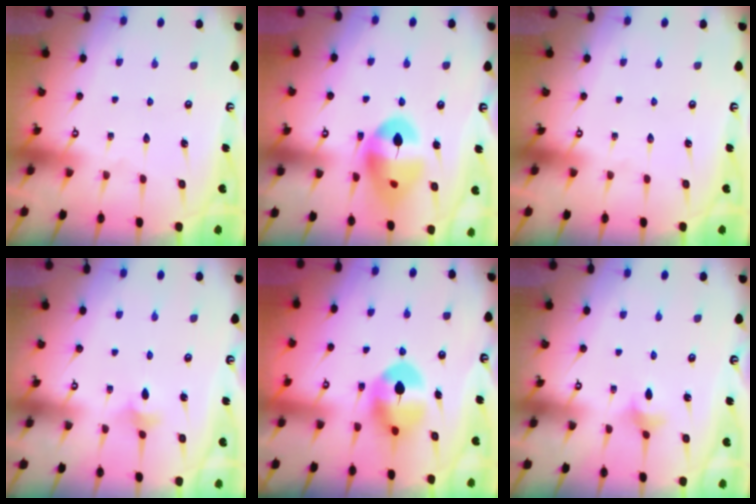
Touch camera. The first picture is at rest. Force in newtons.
{"total": 14.3, "press": 14.2, "slide": 2.0}
{"total": 0.0}
{"total": 3.3, "press": 3.2, "slide": 0.6}
{"total": 9.3, "press": 9.3, "slide": 0.4}
{"total": 3.0, "press": 2.9, "slide": 0.6}